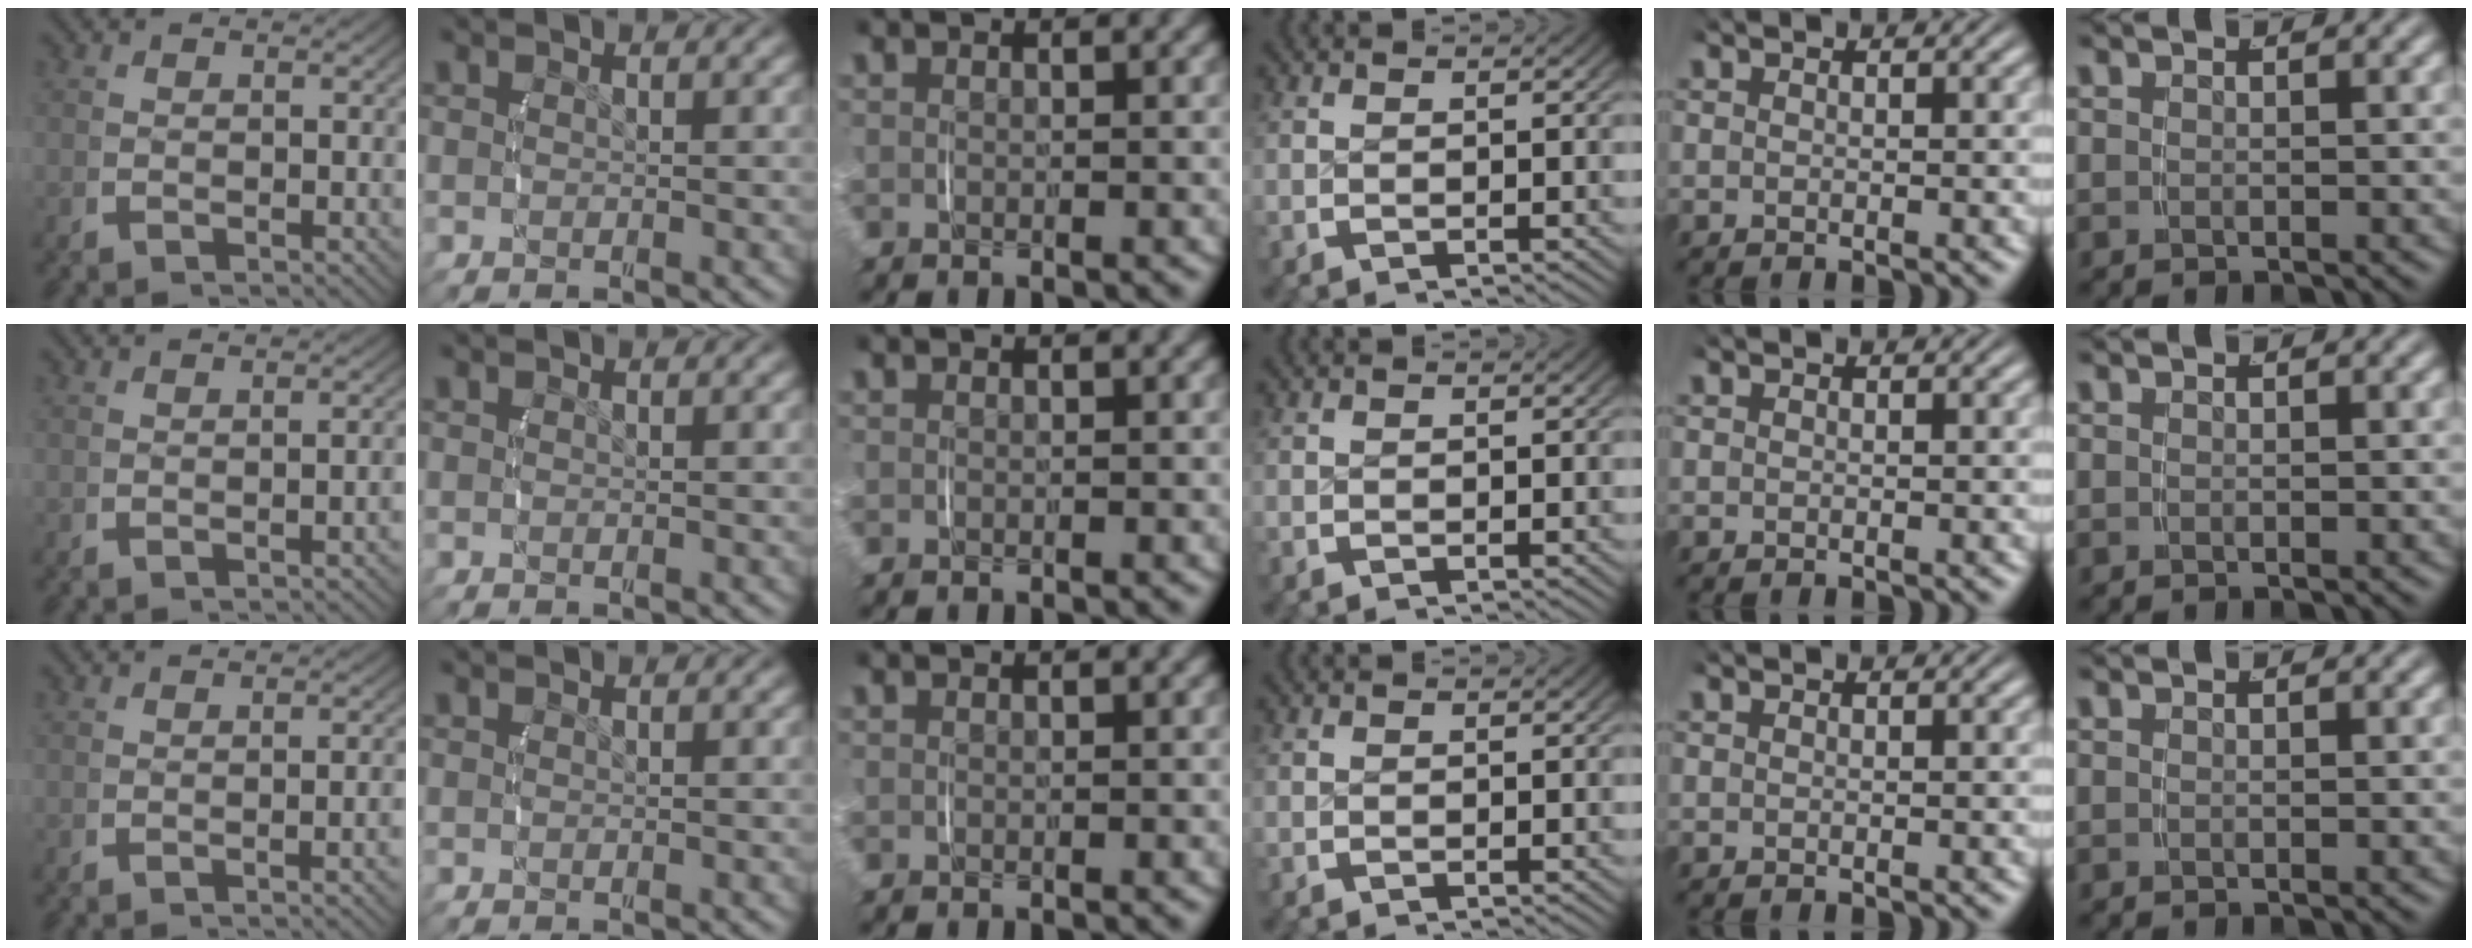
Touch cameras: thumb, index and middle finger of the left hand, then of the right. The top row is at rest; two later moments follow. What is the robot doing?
{"motion": "lift_and_place", "object": "measuring cup"}